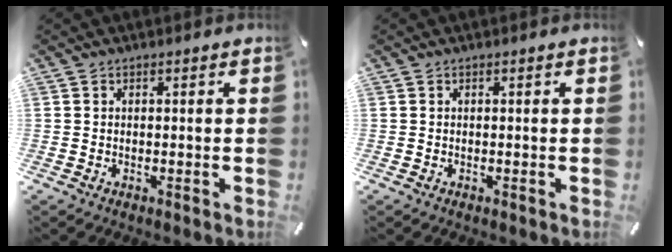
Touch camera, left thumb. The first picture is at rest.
{"total": 0.0}